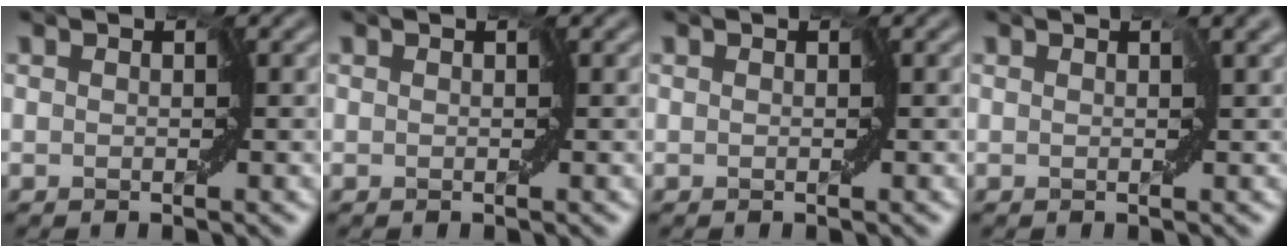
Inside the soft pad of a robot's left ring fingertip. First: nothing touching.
{"total": 0.0}
{"total": 0.0}
{"total": 1.4, "force": [0.7, 0.4, 1.1], "torque": [-0.016, 0.004, 0.007]}